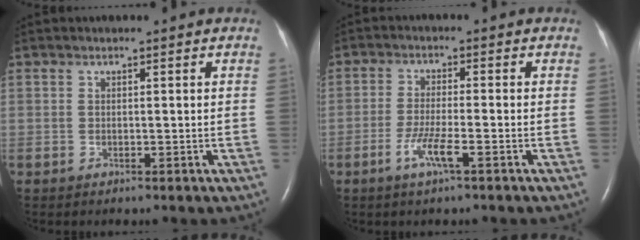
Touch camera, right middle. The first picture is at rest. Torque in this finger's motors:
{"motor_torque": [0.81, -0.36, 0.11, 0.05]}